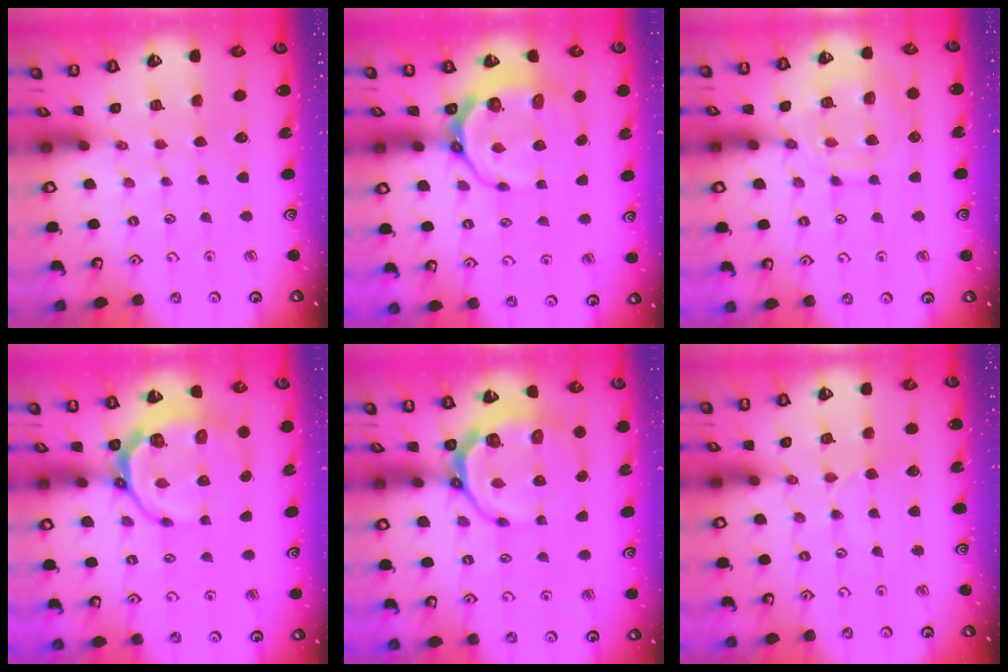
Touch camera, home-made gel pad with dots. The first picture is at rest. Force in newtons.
{"total": 8.7, "press": 8.0, "slide": 3.4}
{"total": 12.7, "press": 12.7, "slide": 1.0}
{"total": 10.1, "press": 9.4, "slide": 3.6}
{"total": 10.1, "press": 9.4, "slide": 3.6}
{"total": 2.2, "press": 2.2, "slide": 0.3}